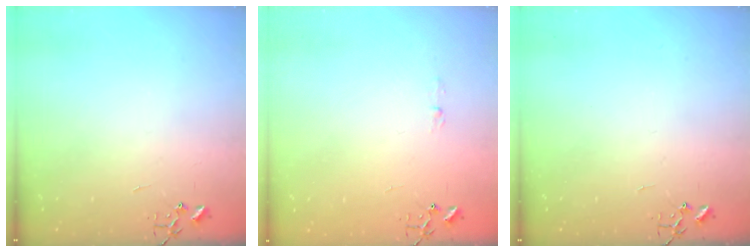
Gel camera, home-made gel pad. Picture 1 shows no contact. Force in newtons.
{"total": 2.9, "press": 2.9, "slide": 0.4}
{"total": 0.0}